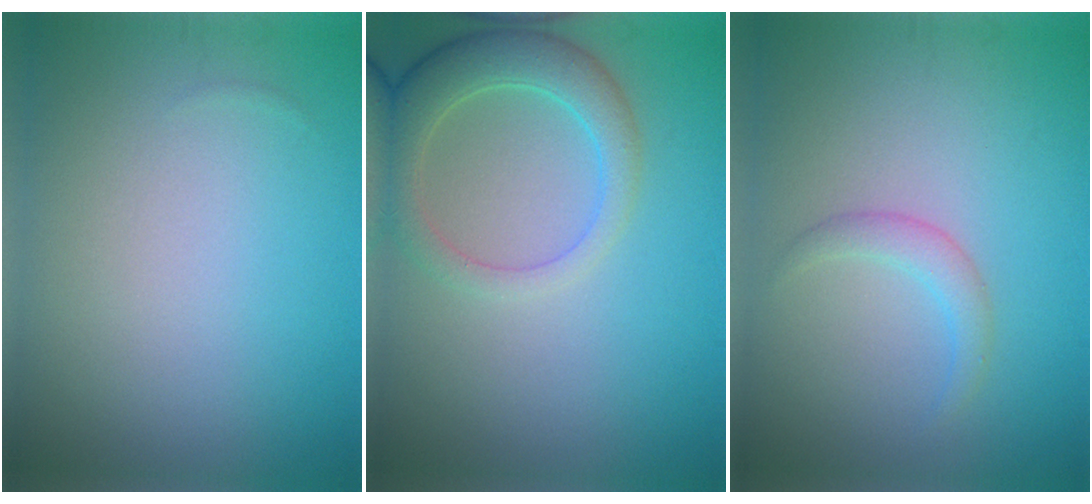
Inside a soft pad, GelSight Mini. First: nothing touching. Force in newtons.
{"total": 4.5, "press": 4.4, "slide": 0.5}
{"total": 1.7, "press": 1.7, "slide": 0.1}